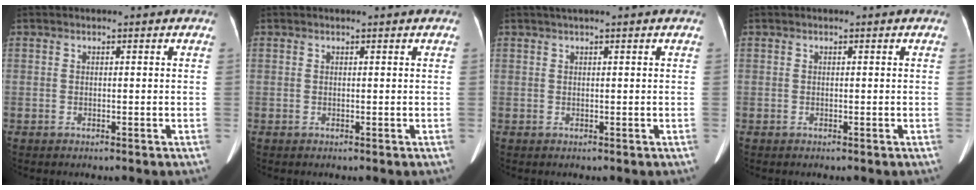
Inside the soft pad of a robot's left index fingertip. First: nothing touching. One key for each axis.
{"total": 1.0, "fx": 1.0, "fy": 0.2, "fz": 0.3, "tx": -0.011, "ty": 0.010, "tz": 0.010}
{"total": 2.8, "fx": 2.1, "fy": -0.3, "fz": 1.7, "tx": -0.022, "ty": 0.030, "tz": 0.036}
{"total": 0.0}